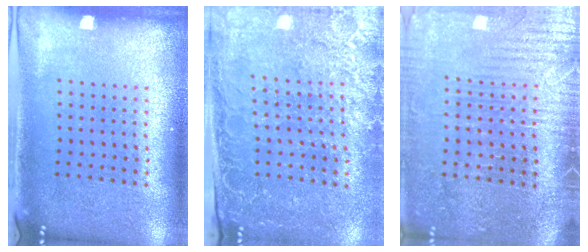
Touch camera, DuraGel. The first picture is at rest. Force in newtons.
{"total": 2.9, "press": 2.8, "slide": 0.8}
{"total": 3.7, "press": 3.4, "slide": 1.4}